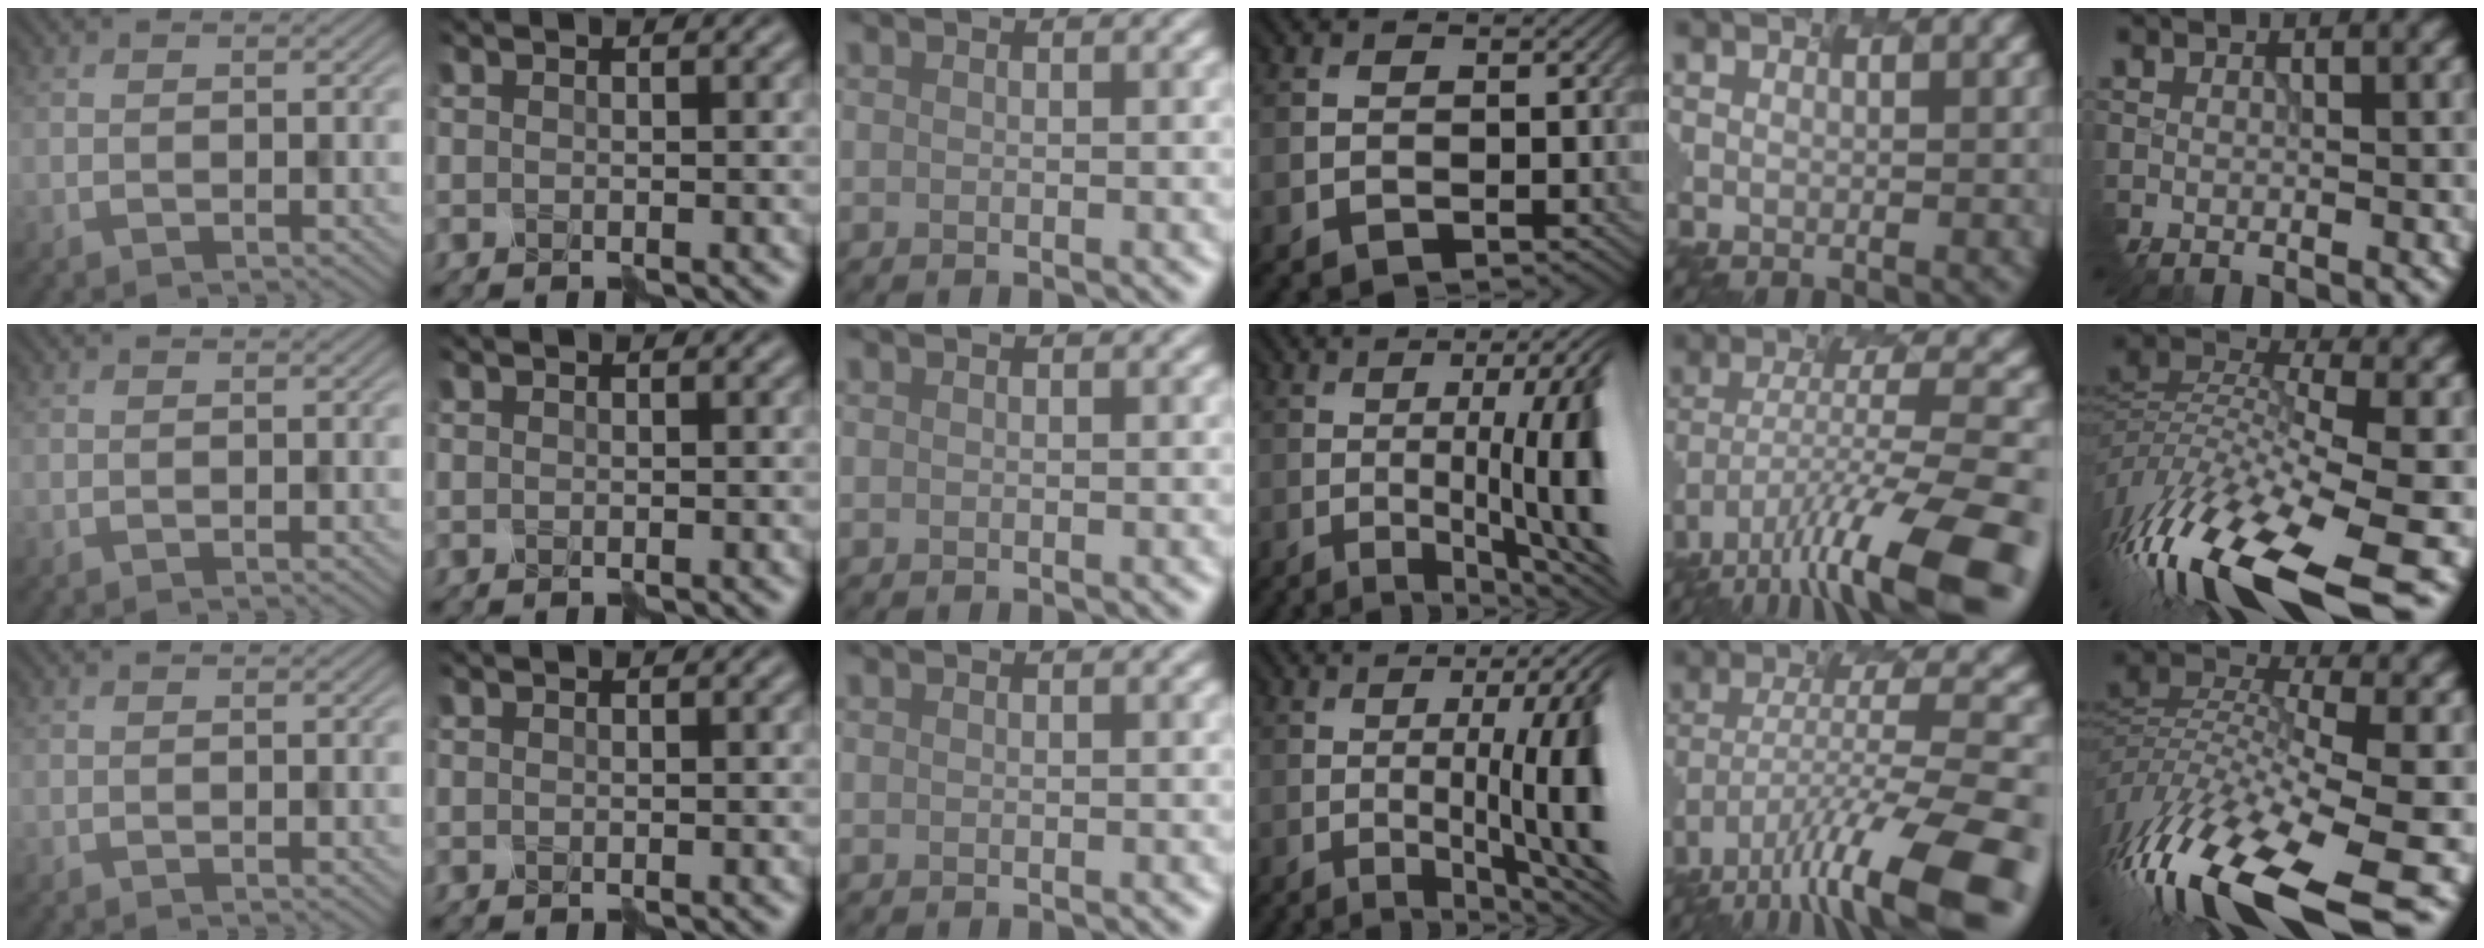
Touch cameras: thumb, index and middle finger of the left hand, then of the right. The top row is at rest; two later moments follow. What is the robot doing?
{"motion": "shake", "object": "plastic piggy bank"}